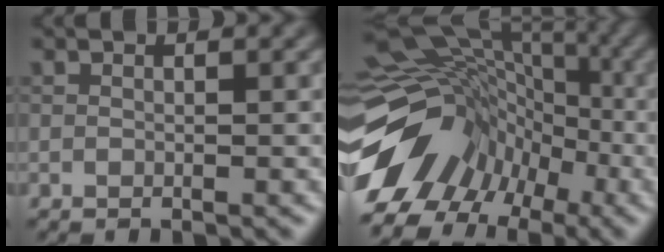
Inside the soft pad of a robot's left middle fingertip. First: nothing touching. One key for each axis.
{"total": 17.8, "fx": -8.0, "fy": 13.4, "fz": 8.5, "tx": -0.155, "ty": -0.013, "tz": -0.112}